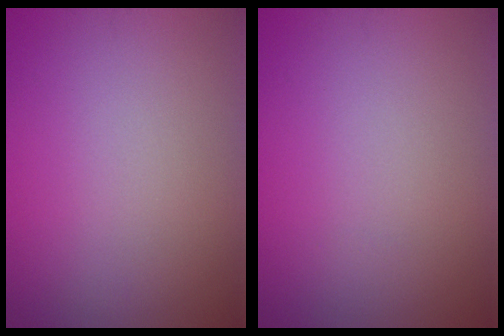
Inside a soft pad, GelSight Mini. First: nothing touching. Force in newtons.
{"total": 0.0}